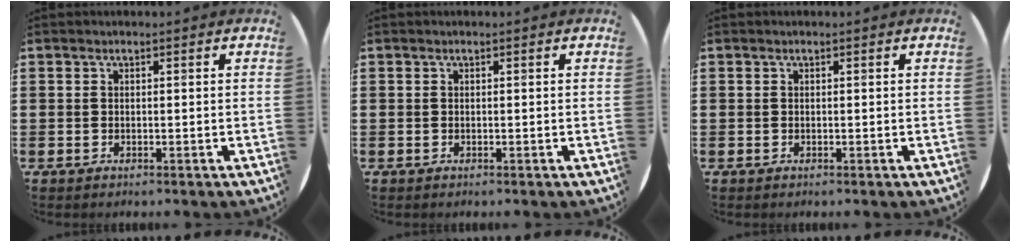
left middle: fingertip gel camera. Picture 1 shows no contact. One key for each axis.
{"total": 0.0}
{"total": 0.0}